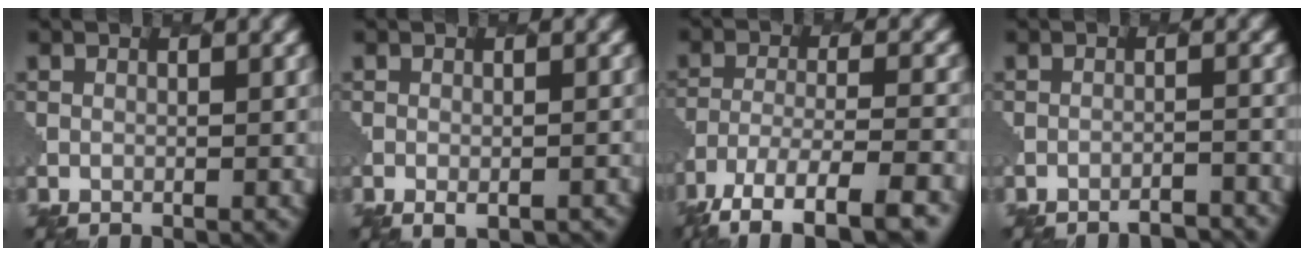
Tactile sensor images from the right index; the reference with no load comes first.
{"total": 1.9, "force": [-1.0, 0.7, 1.5], "torque": [-0.026, -0.004, -0.012]}
{"total": 9.3, "force": [-6.9, 2.5, 5.7], "torque": [-0.103, -0.012, -0.120]}
{"total": 4.1, "force": [-4.0, 0.4, 1.0], "torque": [-0.007, 0.015, -0.055]}